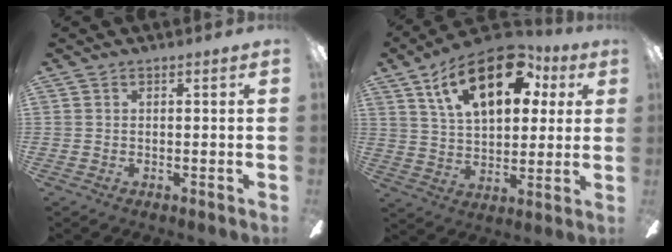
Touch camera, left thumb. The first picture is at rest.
{"total": 21.7, "force": [10.4, 11.4, 15.2], "torque": [-0.247, -0.024, 0.174]}